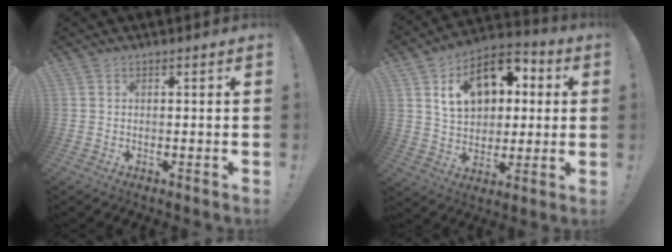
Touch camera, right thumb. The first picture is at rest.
{"total": 17.7, "force": [6.0, 12.6, 10.8], "torque": [-0.157, -0.008, 0.113]}